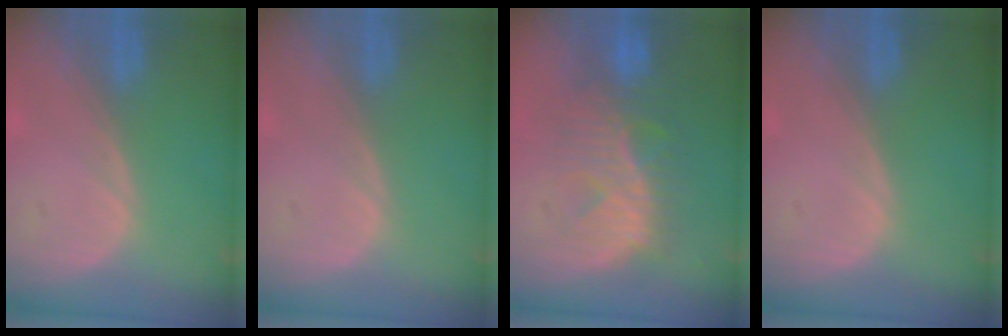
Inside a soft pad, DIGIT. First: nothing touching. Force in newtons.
{"total": 0.0}
{"total": 9.0, "press": 8.6, "slide": 2.5}
{"total": 0.0}